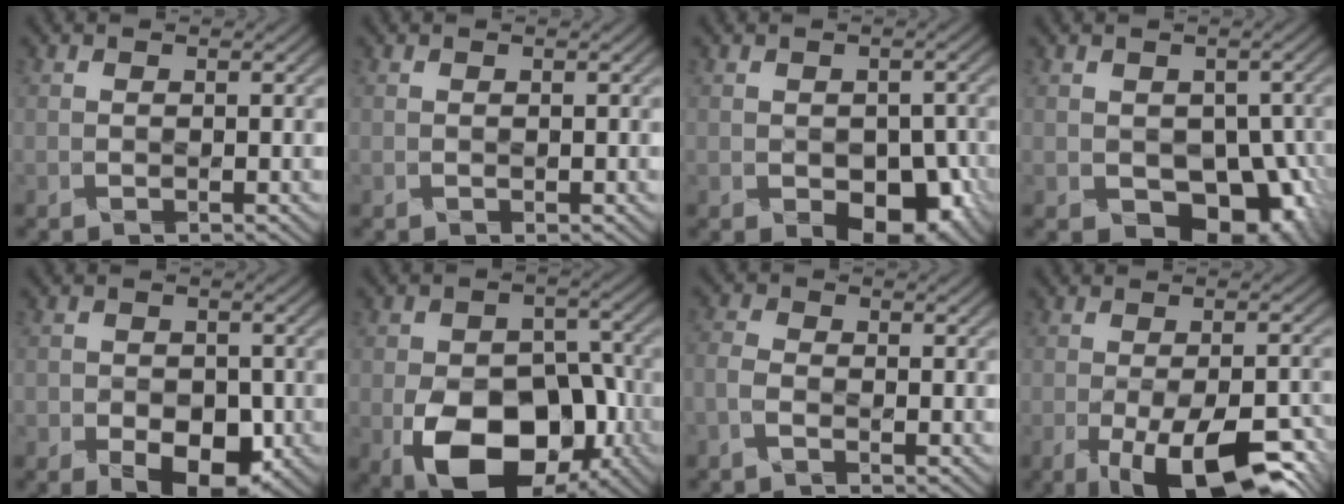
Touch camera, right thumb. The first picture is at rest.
{"total": 0.0}
{"total": 6.9, "force": [-2.5, 5.0, 4.1], "torque": [-0.055, -0.010, -0.042]}
{"total": 10.0, "force": [-2.5, 7.9, 5.5], "torque": [-0.089, -0.010, -0.053]}
{"total": 7.7, "force": [-3.4, 5.3, 4.4], "torque": [-0.077, -0.011, -0.060]}
{"total": 15.2, "force": [-6.3, 9.1, 10.5], "torque": [-0.179, -0.030, -0.095]}
{"total": 2.4, "force": [-1.8, 0.7, 1.5], "torque": [-0.059, 0.004, -0.034]}
{"total": 14.4, "force": [-8.0, 6.1, 10.4], "torque": [-0.166, -0.025, -0.101]}